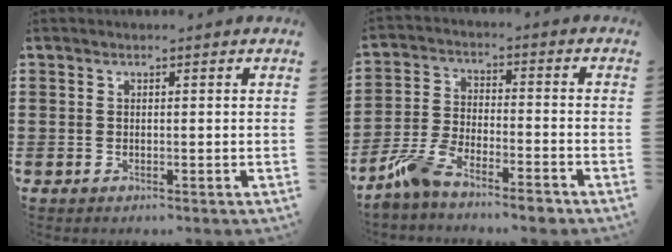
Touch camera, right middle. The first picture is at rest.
{"total": 6.9, "force": [-5.8, 1.1, 3.6], "torque": [-0.085, -0.001, -0.114]}